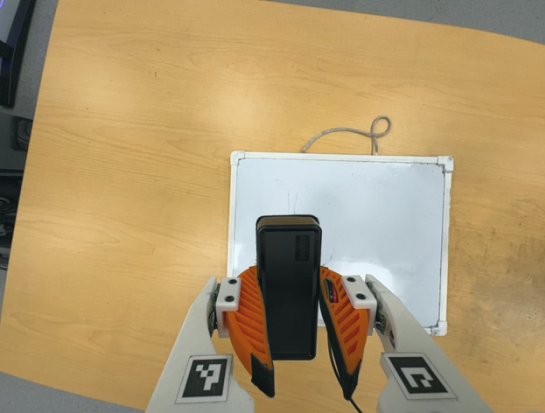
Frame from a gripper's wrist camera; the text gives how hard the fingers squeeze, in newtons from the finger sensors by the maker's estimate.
{"total": 8.1, "left": 6.3, "right": 9.9}